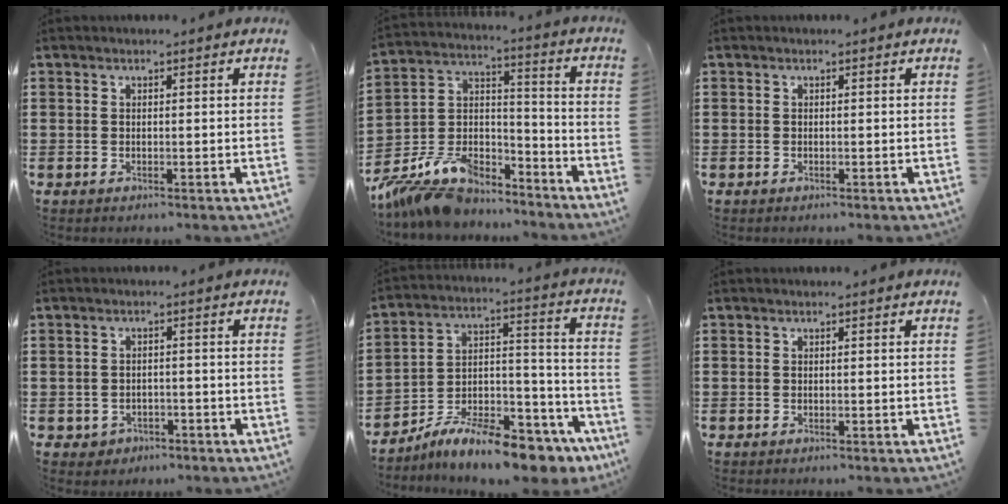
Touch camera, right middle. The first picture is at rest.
{"total": 10.4, "force": [-9.3, 3.6, 2.9], "torque": [-0.079, 0.018, -0.187]}
{"total": 0.0}
{"total": 1.6, "force": [-1.1, 1.1, 0.1], "torque": [-0.009, 0.000, -0.028]}
{"total": 10.9, "force": [-9.8, 1.6, 4.6], "torque": [-0.073, 0.031, -0.188]}
{"total": 0.0}